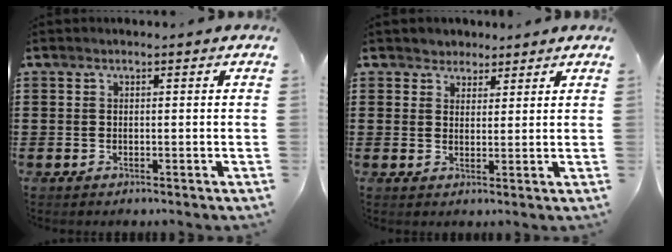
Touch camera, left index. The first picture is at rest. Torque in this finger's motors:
{"motor_torque": [1.86, 0.28, 0.10, 0.00]}